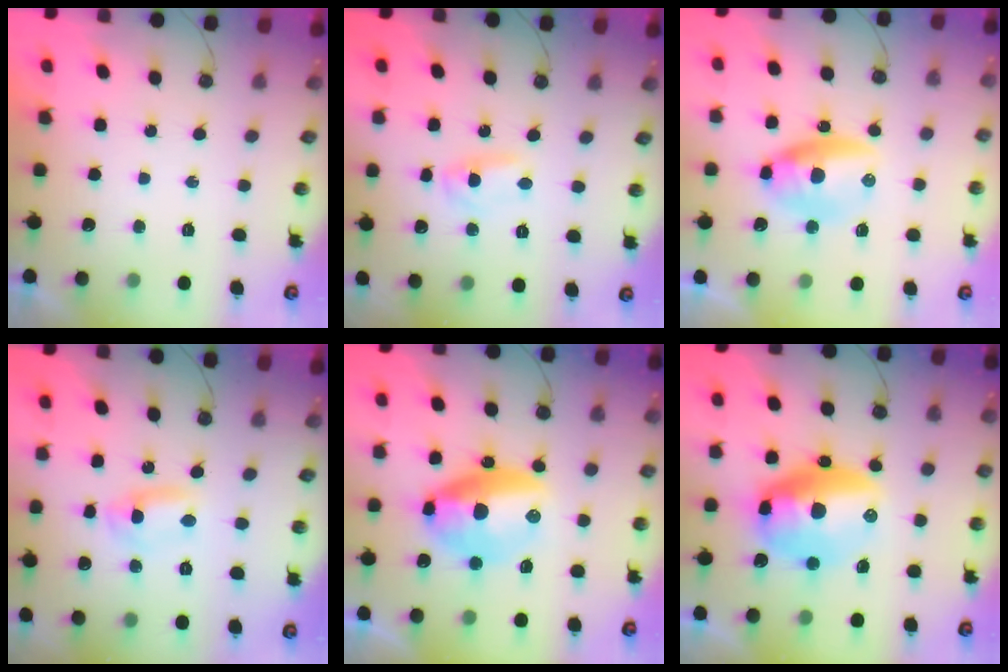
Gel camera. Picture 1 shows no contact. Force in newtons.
{"total": 2.7, "press": 2.7, "slide": 0.2}
{"total": 10.3, "press": 10.3, "slide": 0.8}
{"total": 2.7, "press": 2.5, "slide": 1.2}
{"total": 15.0, "press": 14.8, "slide": 2.9}
{"total": 16.1, "press": 16.1, "slide": 1.5}